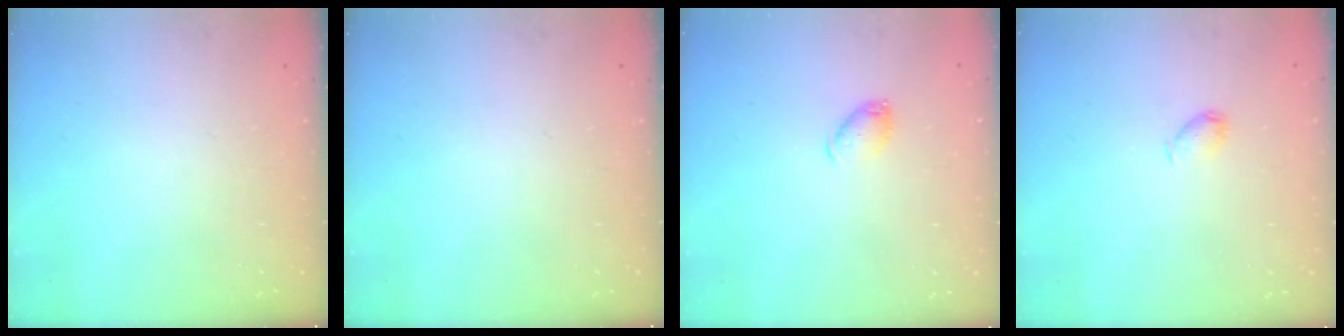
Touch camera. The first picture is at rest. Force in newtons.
{"total": 0.0}
{"total": 5.9, "press": 5.8, "slide": 0.9}
{"total": 3.9, "press": 3.8, "slide": 0.7}